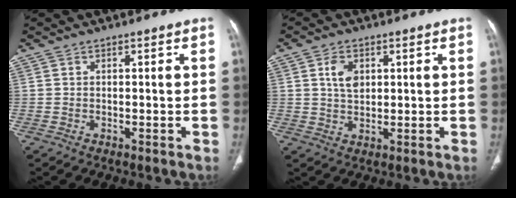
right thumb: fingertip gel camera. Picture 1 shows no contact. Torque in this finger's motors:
{"motor_torque": [-0.12, 1.24, 0.30, 0.56, 0.02]}